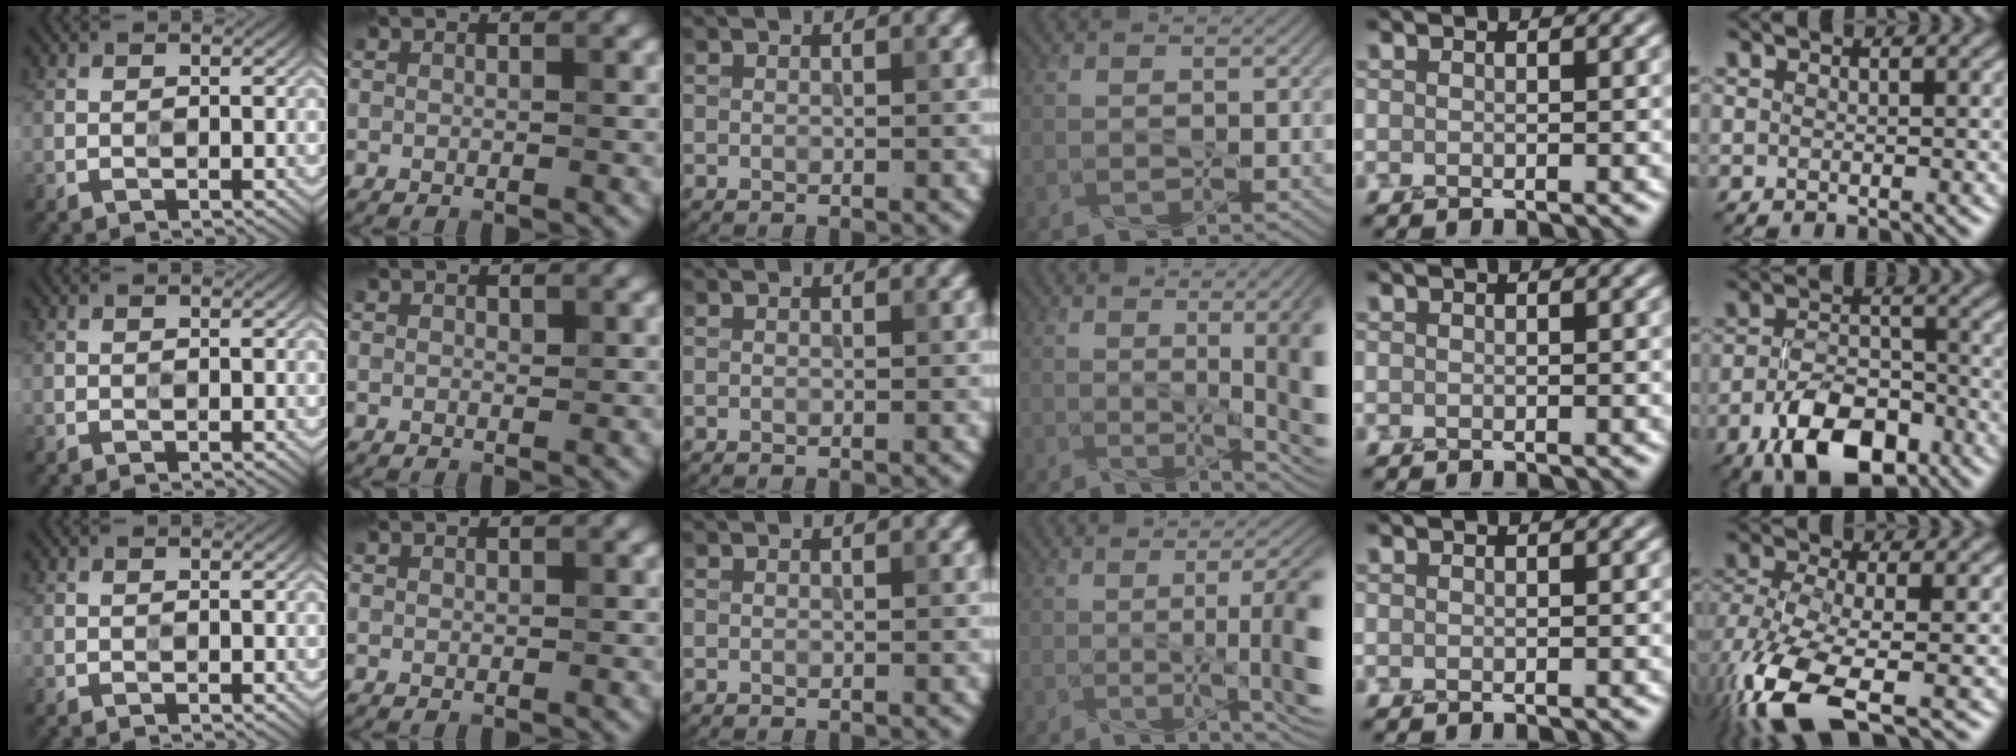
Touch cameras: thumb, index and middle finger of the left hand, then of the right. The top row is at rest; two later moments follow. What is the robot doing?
{"motion": "screw", "object": "flashlight"}